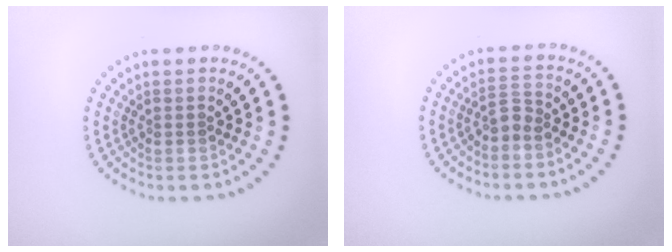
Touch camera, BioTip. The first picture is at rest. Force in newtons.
{"total": 1.8, "press": 1.4, "slide": 1.2}